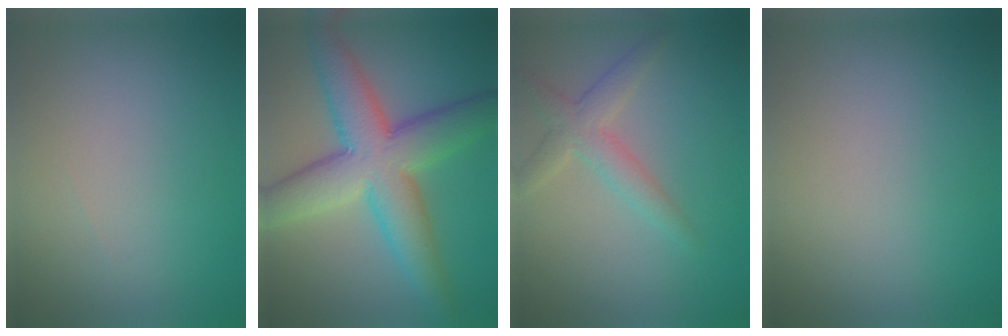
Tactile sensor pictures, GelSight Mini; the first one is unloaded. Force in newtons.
{"total": 9.7, "press": 9.7, "slide": 0.3}
{"total": 2.8, "press": 2.8, "slide": 0.1}
{"total": 0.0}